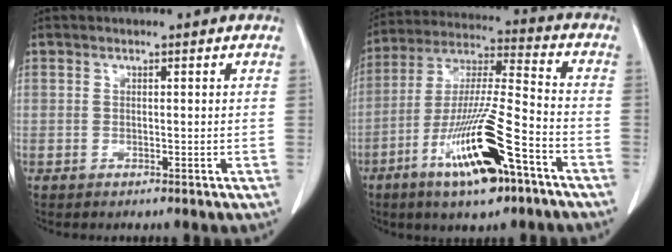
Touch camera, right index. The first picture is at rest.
{"total": 16.8, "force": [-8.7, 2.4, 14.2], "torque": [-0.284, -0.017, -0.149]}